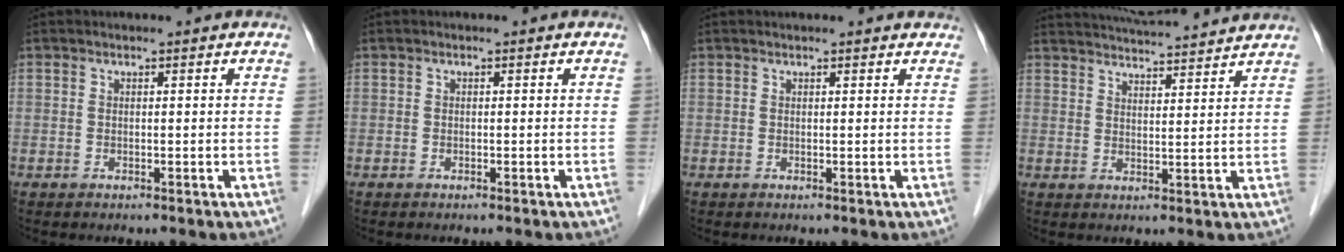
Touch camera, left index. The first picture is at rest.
{"total": 0.0}
{"total": 4.3, "force": [4.0, 0.8, 1.4], "torque": [-0.012, 0.019, 0.038]}
{"total": 13.7, "force": [13.0, 0.8, 4.3], "torque": [-0.077, 0.023, 0.183]}